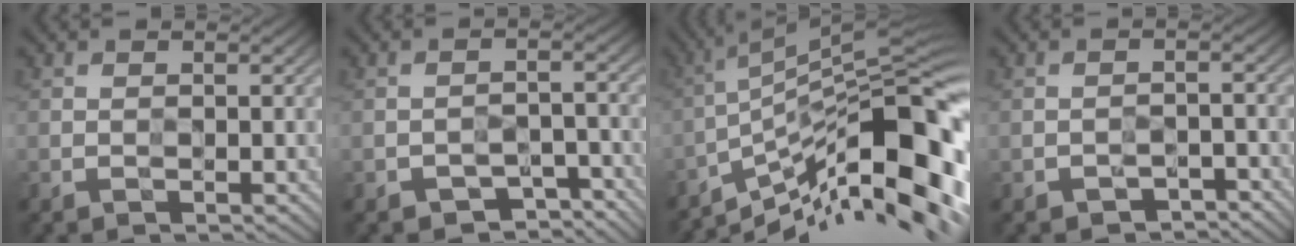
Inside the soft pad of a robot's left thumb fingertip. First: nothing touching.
{"total": 4.9, "force": [-3.6, 2.4, 2.1], "torque": [-0.024, 0.000, -0.054]}
{"total": 16.0, "force": [-7.0, 4.3, 13.7], "torque": [-0.228, 0.017, -0.131]}
{"total": 3.1, "force": [-2.6, 1.4, 1.1], "torque": [-0.011, 0.001, -0.036]}